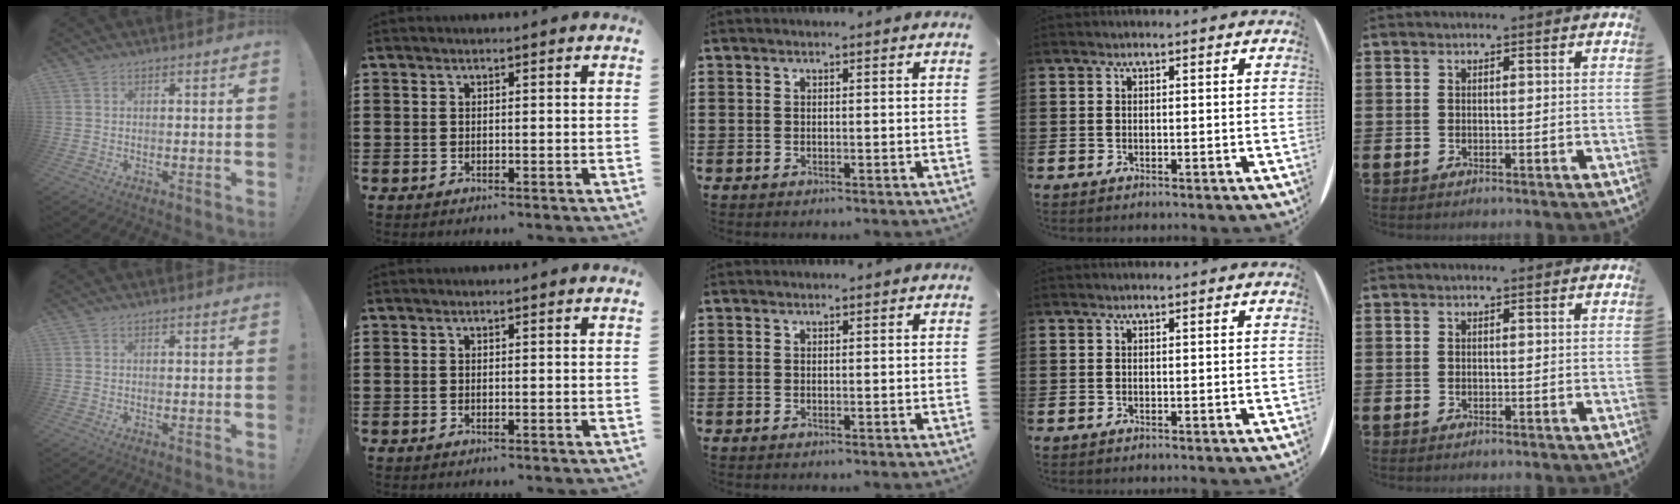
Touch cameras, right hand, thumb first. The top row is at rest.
{}